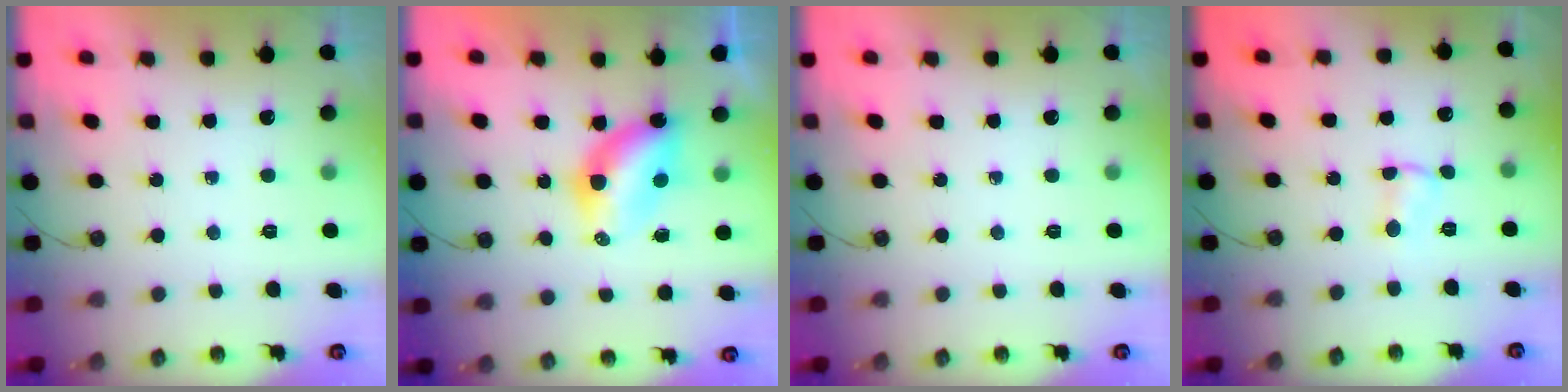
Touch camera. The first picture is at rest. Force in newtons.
{"total": 6.1, "press": 6.1, "slide": 0.3}
{"total": 0.0}
{"total": 3.5, "press": 1.5, "slide": 3.1}